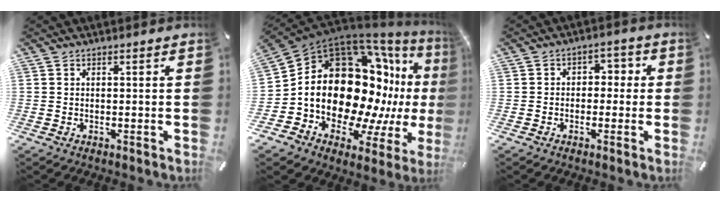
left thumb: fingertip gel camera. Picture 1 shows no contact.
{"total": 22.7, "force": [1.9, 16.9, 15.0], "torque": [-0.228, -0.088, 0.076]}
{"total": 3.5, "force": [-1.6, 2.7, 1.4], "torque": [-0.019, 0.015, -0.036]}